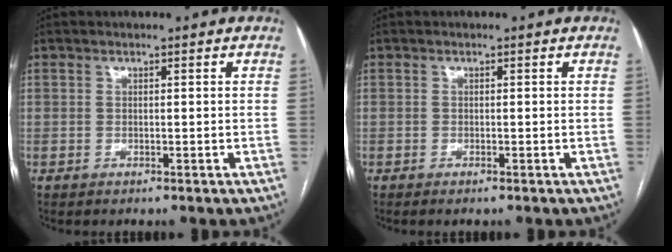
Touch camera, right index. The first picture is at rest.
{"total": 0.7, "force": [-0.5, -0.1, 0.5], "torque": [-0.011, -0.002, -0.009]}